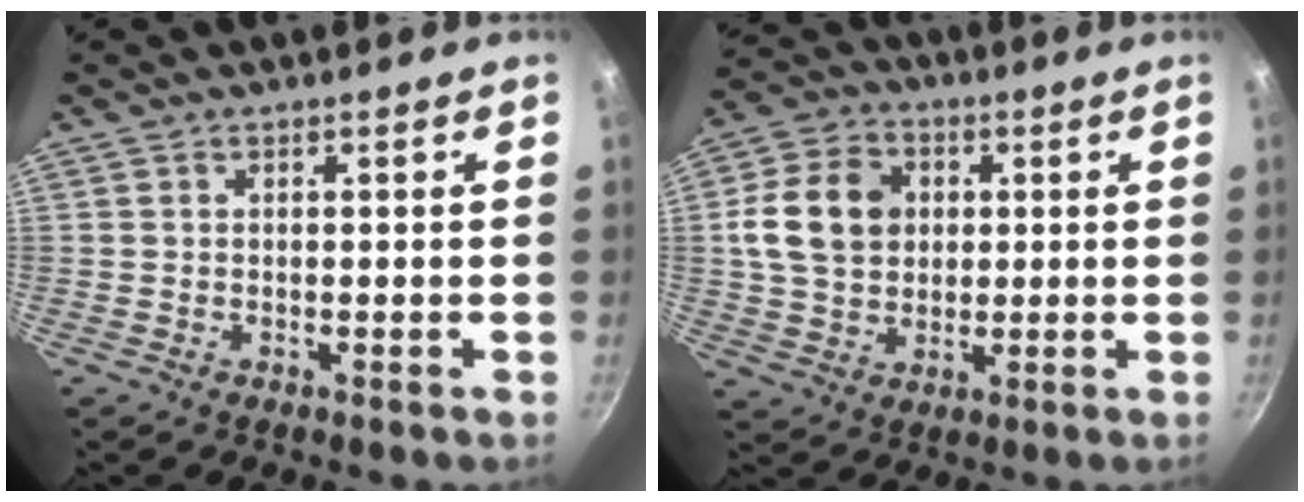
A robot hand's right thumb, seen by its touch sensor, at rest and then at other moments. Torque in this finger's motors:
{"motor_torque": [-0.11, 2.05, 1.08, -0.23, 0.18]}